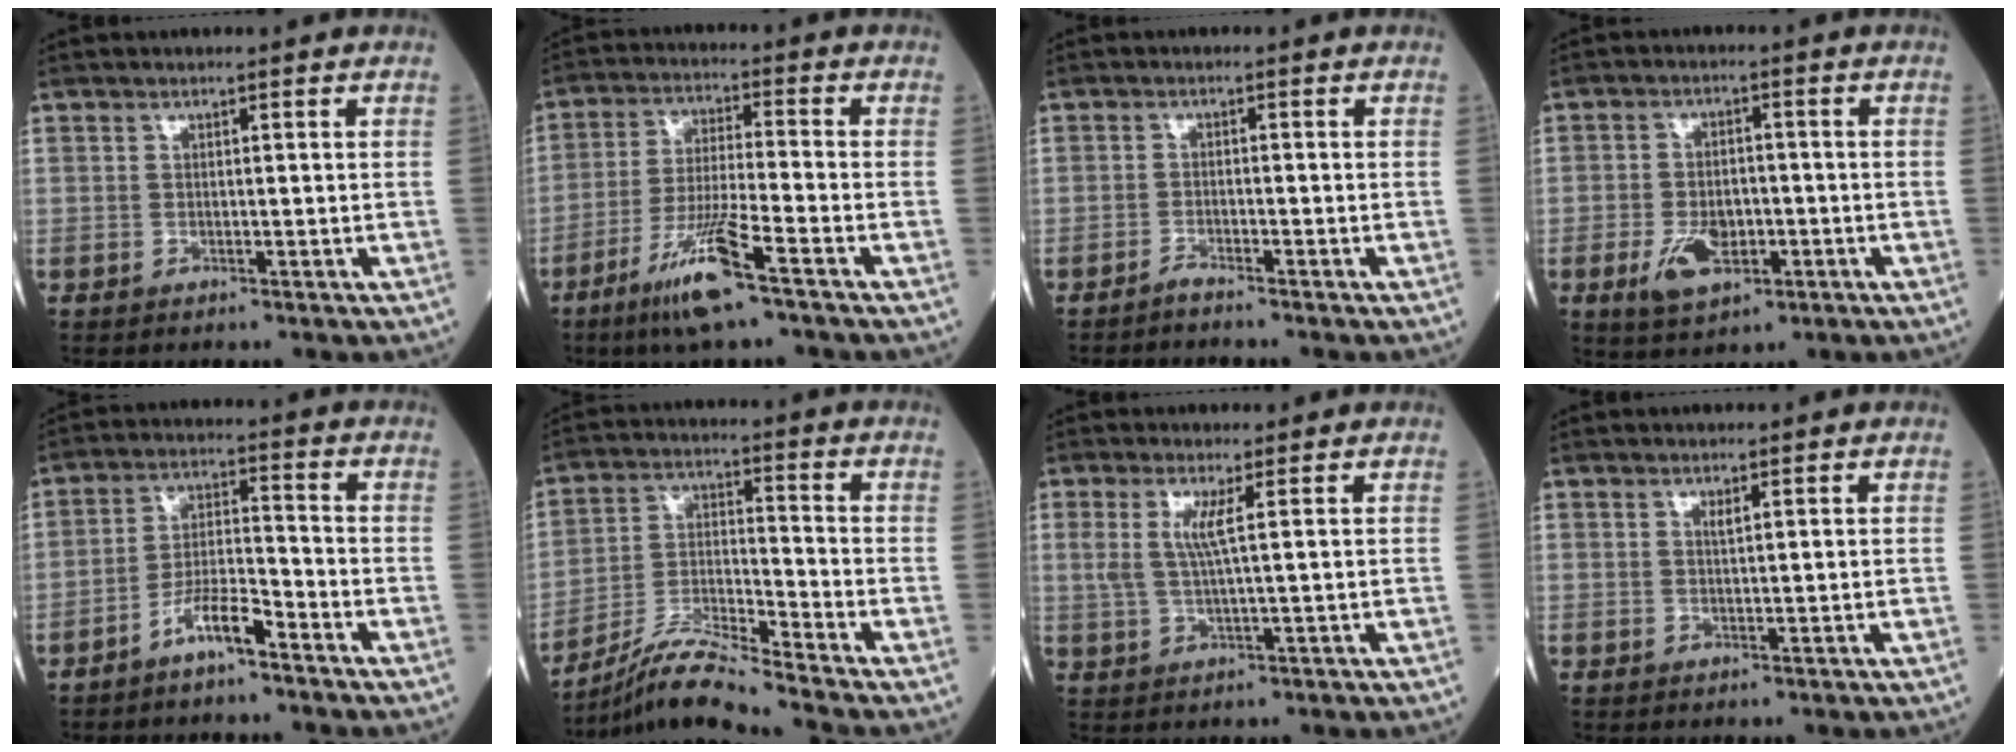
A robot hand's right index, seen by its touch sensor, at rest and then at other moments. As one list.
[{"total": 9.9, "force": [-5.9, -0.3, 7.9], "torque": [-0.156, -0.022, -0.114]}, {"total": 1.5, "force": [-1.4, -0.4, 0.3], "torque": [-0.009, -0.003, -0.027]}, {"total": 6.7, "force": [-2.6, 3.8, 4.9], "torque": [-0.091, -0.002, -0.039]}, {"total": 5.9, "force": [-4.3, 0.9, 4.0], "torque": [-0.081, 0.007, -0.083]}, {"total": 9.2, "force": [-8.4, -1.9, 3.2], "torque": [-0.073, -0.009, -0.159]}, {"total": 3.6, "force": [1.0, -0.1, 3.5], "torque": [-0.077, 0.002, 0.022]}, {"total": 0.7, "force": [0.4, 0.0, 0.6], "torque": [-0.013, -0.004, 0.009]}]